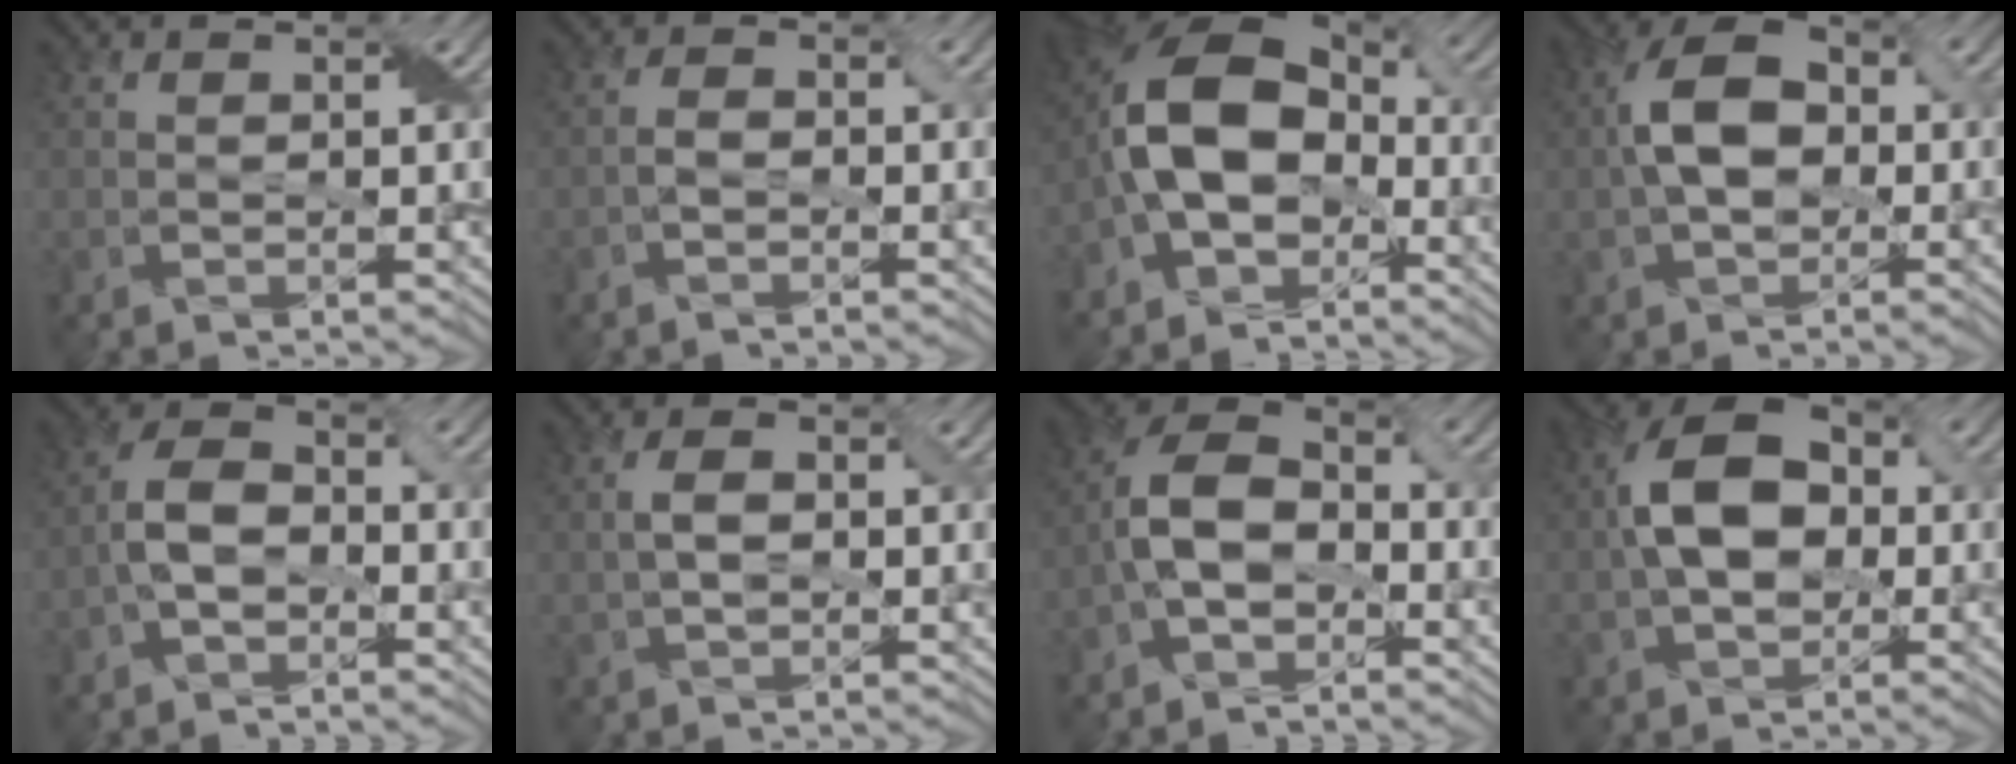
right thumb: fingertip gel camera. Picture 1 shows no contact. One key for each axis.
{"total": 2.0, "fx": -1.0, "fy": 0.6, "fz": 1.6, "tx": -0.033, "ty": 0.007, "tz": -0.023}
{"total": 13.4, "fx": -4.0, "fy": 8.8, "fz": 9.3, "tx": -0.181, "ty": 0.003, "tz": -0.090}
{"total": 8.7, "fx": -0.8, "fy": 5.1, "fz": 7.1, "tx": -0.148, "ty": 0.013, "tz": -0.025}
{"total": 5.1, "fx": -2.2, "fy": 2.9, "fz": 3.6, "tx": -0.073, "ty": 0.012, "tz": -0.051}
{"total": 3.2, "fx": -0.2, "fy": 1.7, "fz": 2.7, "tx": -0.062, "ty": 0.007, "tz": -0.005}
{"total": 7.6, "fx": -2.8, "fy": 4.4, "fz": 5.6, "tx": -0.117, "ty": 0.013, "tz": -0.068}
{"total": 9.8, "fx": -0.3, "fy": 6.1, "fz": 7.7, "tx": -0.165, "ty": 0.015, "tz": -0.017}